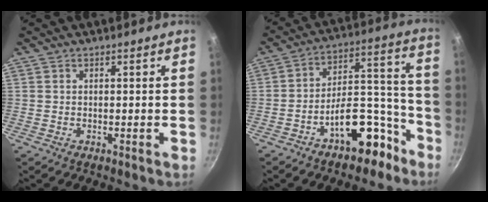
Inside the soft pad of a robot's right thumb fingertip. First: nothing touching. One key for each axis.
{"total": 14.9, "fx": -9.0, "fy": 7.3, "fz": 9.3, "tx": -0.079, "ty": 0.112, "tz": -0.129}